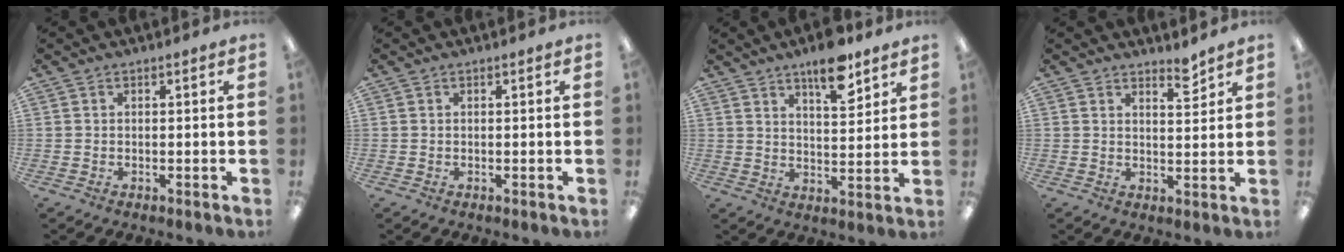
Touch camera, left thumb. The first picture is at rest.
{"total": 0.0}
{"total": 9.9, "force": [7.2, 3.1, 6.1], "torque": [-0.087, -0.040, 0.120]}
{"total": 4.3, "force": [3.7, 0.9, 2.0], "torque": [-0.015, -0.029, 0.059]}